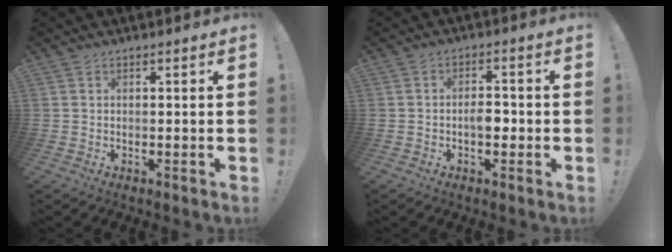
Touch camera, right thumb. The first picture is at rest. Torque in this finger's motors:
{"motor_torque": [0.55, 0.39, 0.09, -0.10, 0.00]}